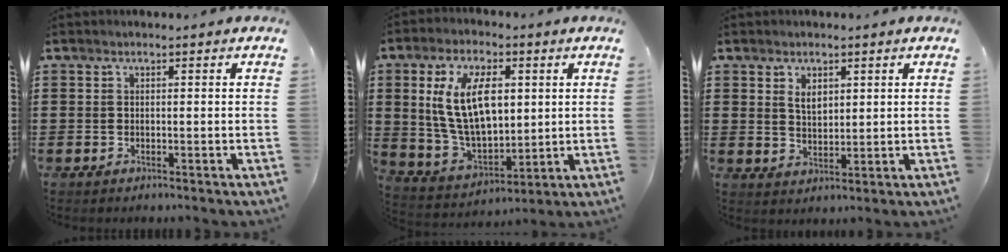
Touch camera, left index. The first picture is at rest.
{"total": 12.7, "force": [3.5, 7.0, 10.0], "torque": [-0.219, 0.009, 0.061]}
{"total": 2.8, "force": [1.7, 1.7, 1.6], "torque": [-0.028, 0.002, 0.029]}